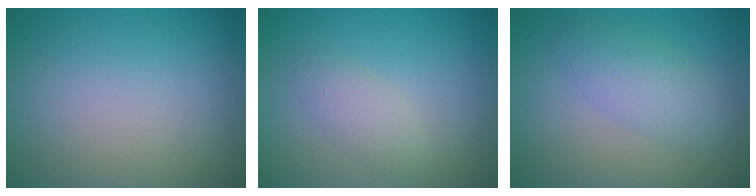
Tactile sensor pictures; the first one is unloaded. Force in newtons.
{"total": 2.0, "press": 2.0, "slide": 0.1}
{"total": 3.2, "press": 3.2, "slide": 0.1}